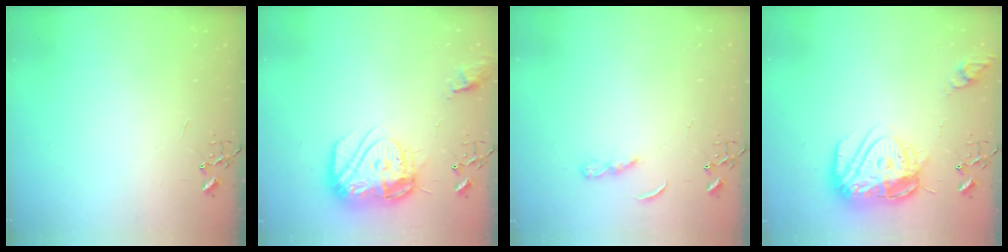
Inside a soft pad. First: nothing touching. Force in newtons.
{"total": 18.5, "press": 18.4, "slide": 1.8}
{"total": 3.3, "press": 3.3, "slide": 0.4}
{"total": 18.6, "press": 18.5, "slide": 1.6}